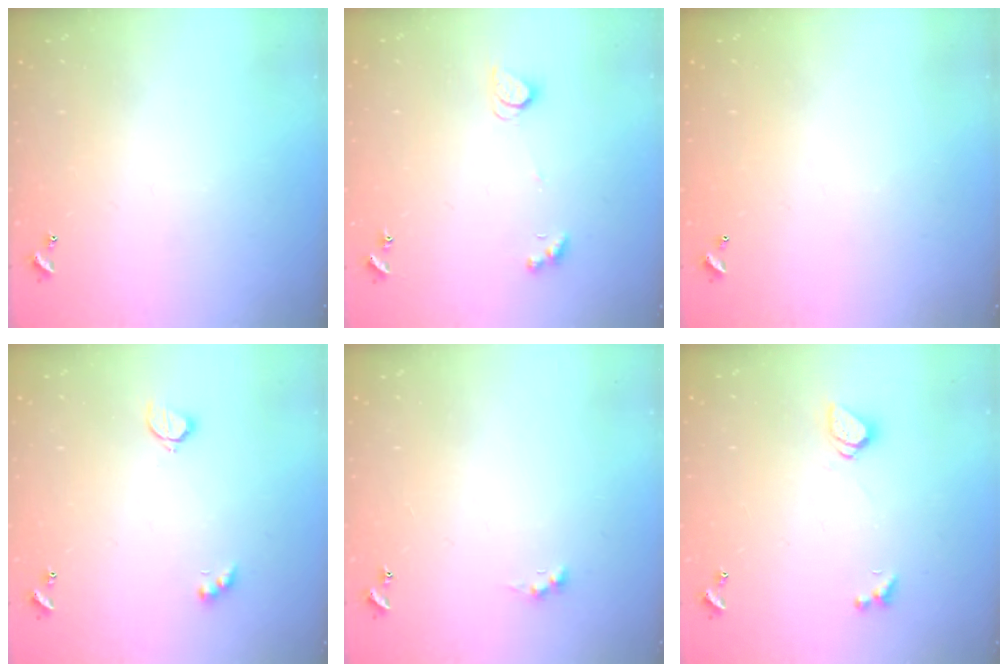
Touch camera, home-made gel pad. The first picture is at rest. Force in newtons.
{"total": 2.1, "press": 2.1, "slide": 0.4}
{"total": 2.9, "press": 2.9, "slide": 0.1}
{"total": 2.6, "press": 2.6, "slide": 0.5}
{"total": 0.8, "press": 0.7, "slide": 0.4}
{"total": 1.6, "press": 1.6, "slide": 0.5}